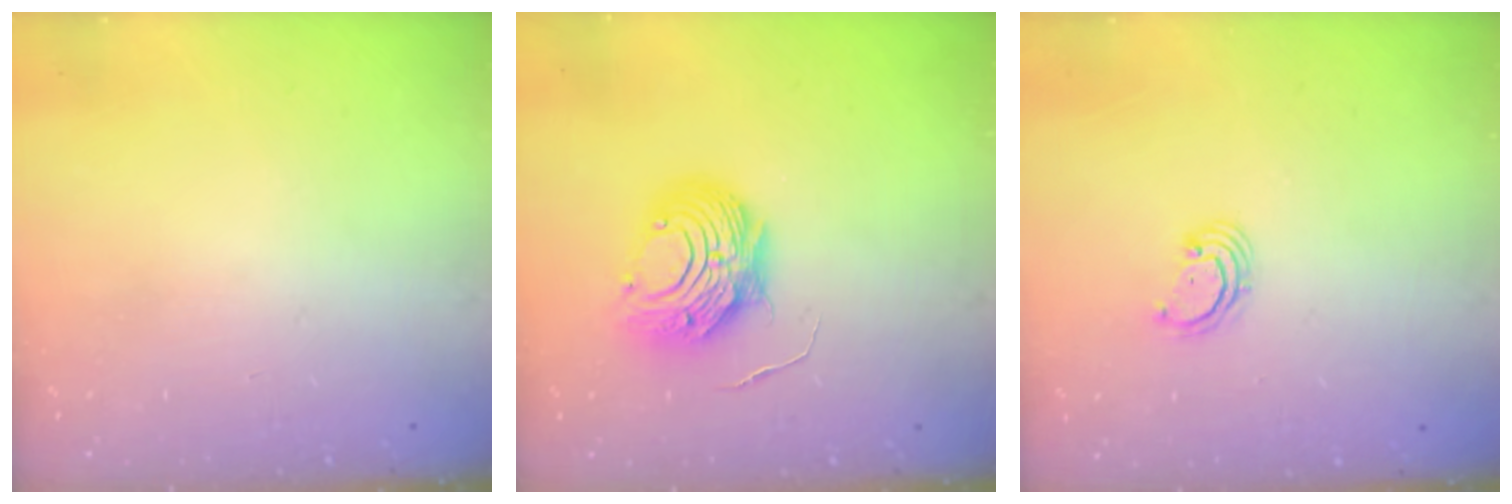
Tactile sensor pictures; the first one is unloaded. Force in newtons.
{"total": 9.4, "press": 9.4, "slide": 1.0}
{"total": 2.6, "press": 2.6, "slide": 0.3}